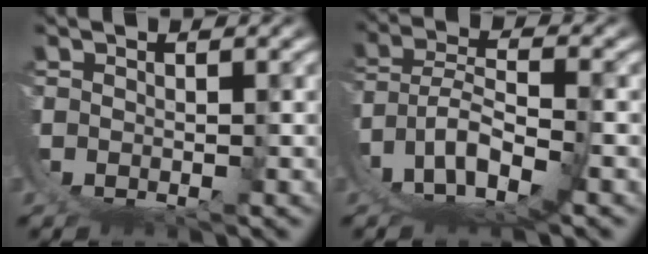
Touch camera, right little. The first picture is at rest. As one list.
[{"total": 9.0, "force": [-2.3, 6.3, 6.0], "torque": [-0.142, -0.036, -0.022]}]